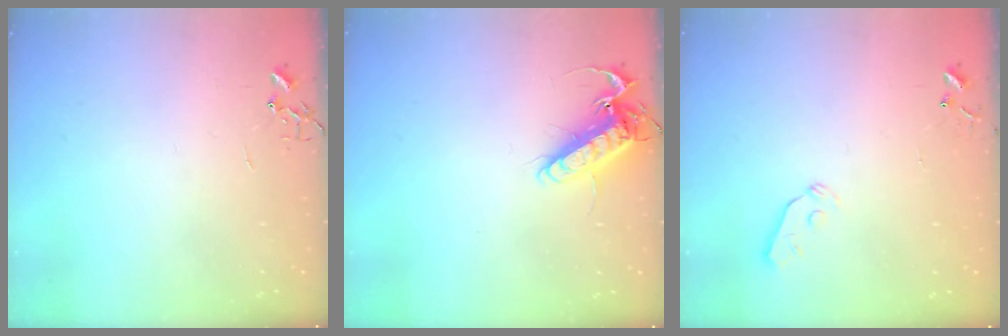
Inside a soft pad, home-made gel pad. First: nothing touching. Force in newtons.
{"total": 13.4, "press": 13.2, "slide": 2.1}
{"total": 3.8, "press": 3.7, "slide": 0.7}